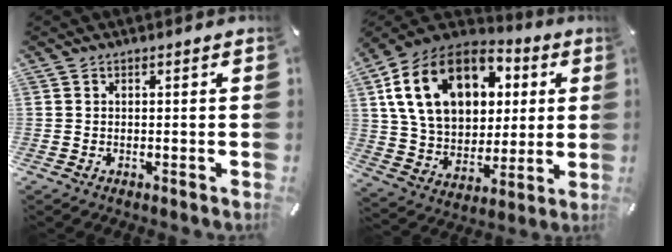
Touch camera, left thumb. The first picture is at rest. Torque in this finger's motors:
{"motor_torque": [1.45, 1.27, 1.19, -0.18, 0.67]}